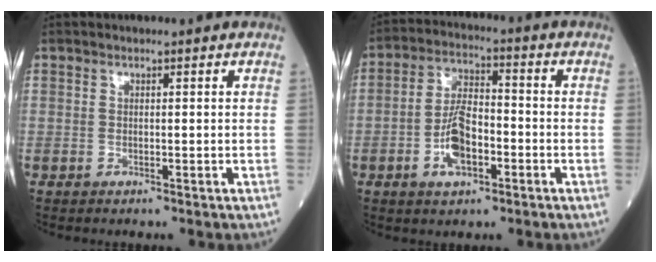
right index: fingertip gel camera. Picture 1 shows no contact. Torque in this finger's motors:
{"motor_torque": [1.39, -0.62, 0.72, 0.20]}